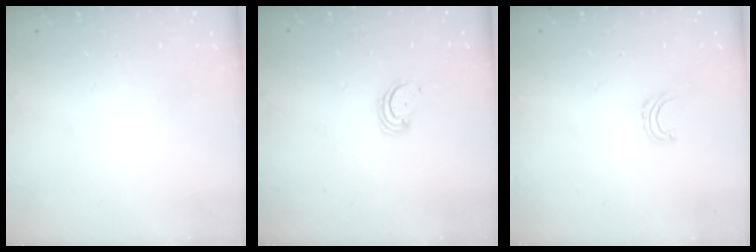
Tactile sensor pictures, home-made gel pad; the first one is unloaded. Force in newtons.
{"total": 2.3, "press": 2.3, "slide": 0.2}
{"total": 3.7, "press": 3.7, "slide": 0.3}